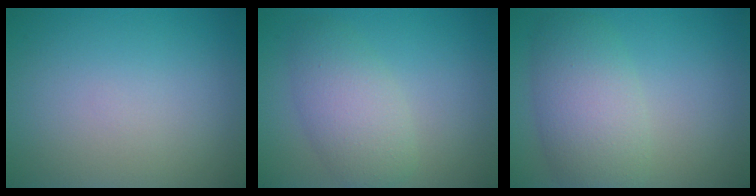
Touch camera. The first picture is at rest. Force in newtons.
{"total": 4.2, "press": 4.2, "slide": 0.1}
{"total": 5.5, "press": 5.5, "slide": 0.3}